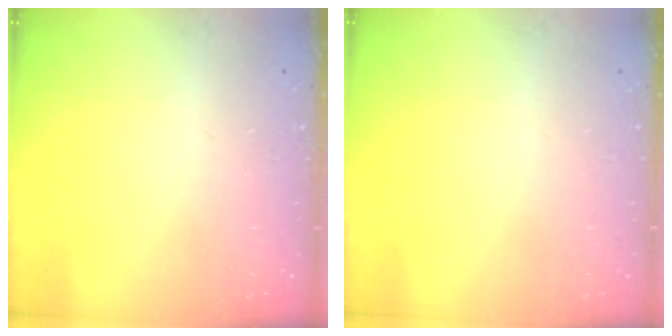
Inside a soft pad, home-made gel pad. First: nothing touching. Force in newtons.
{"total": 0.0}